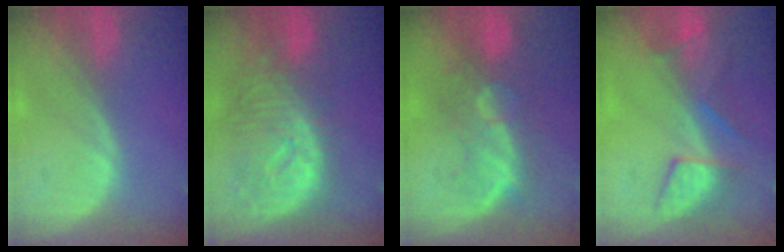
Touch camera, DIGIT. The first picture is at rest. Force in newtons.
{"total": 11.1, "press": 9.8, "slide": 5.2}
{"total": 9.6, "press": 8.5, "slide": 4.6}
{"total": 5.9, "press": 5.7, "slide": 1.1}